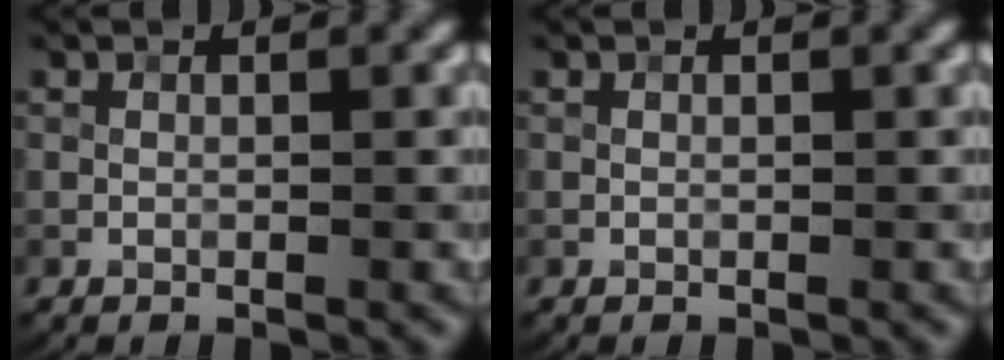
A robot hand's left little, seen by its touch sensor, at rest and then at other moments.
{"total": 0.0}